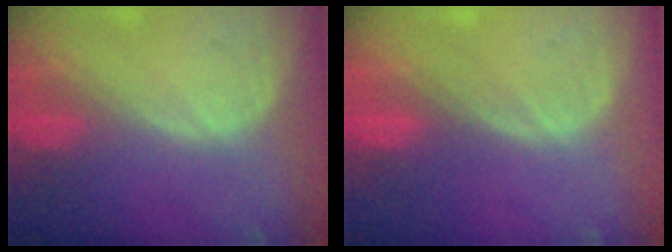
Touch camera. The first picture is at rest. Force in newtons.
{"total": 0.0}